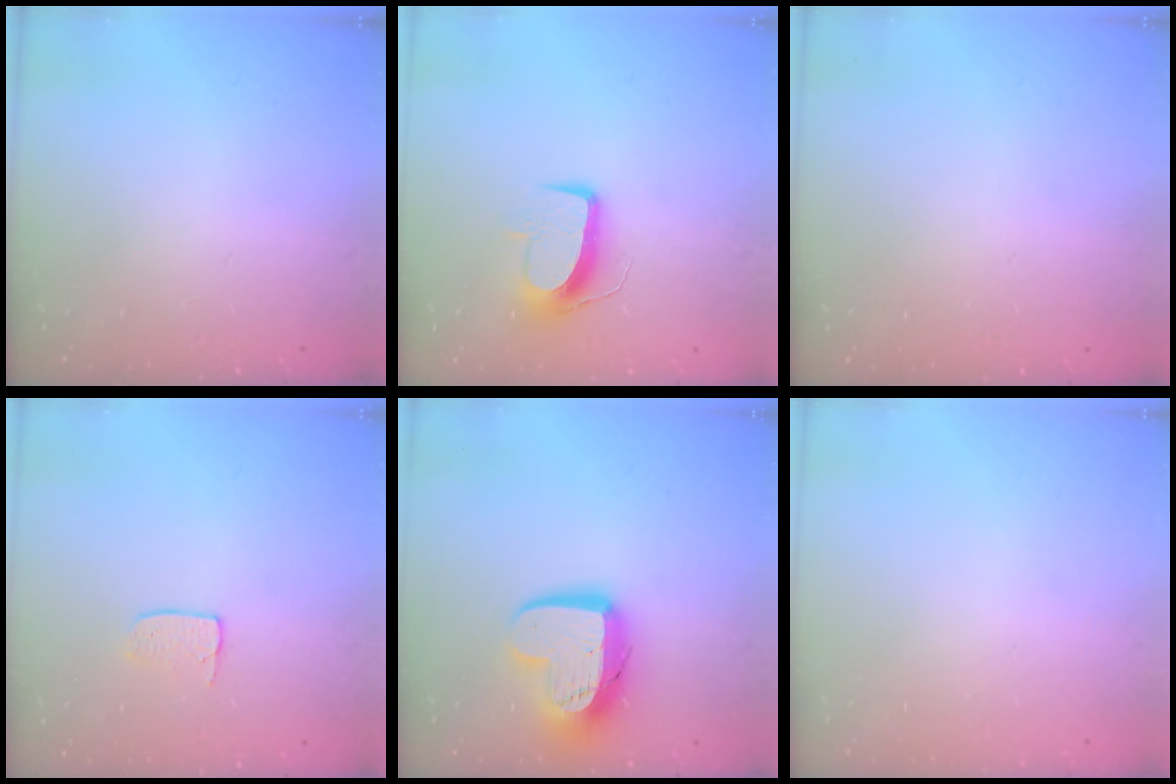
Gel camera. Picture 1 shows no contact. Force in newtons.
{"total": 9.8, "press": 9.8, "slide": 0.8}
{"total": 0.0}
{"total": 3.6, "press": 3.6, "slide": 0.2}
{"total": 14.4, "press": 14.3, "slide": 1.4}
{"total": 0.0}